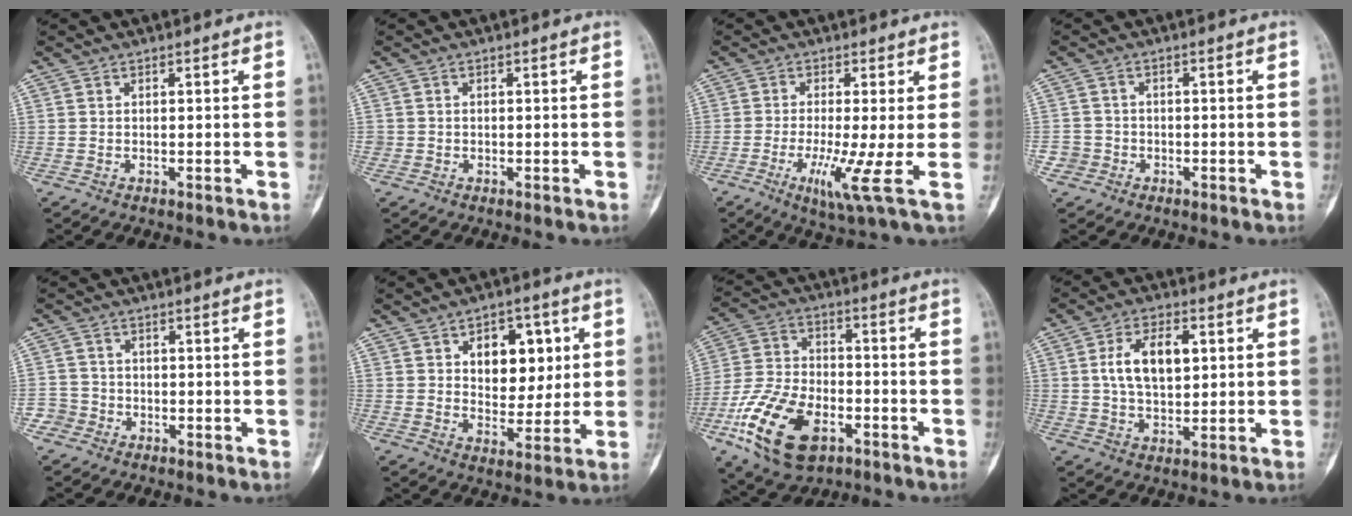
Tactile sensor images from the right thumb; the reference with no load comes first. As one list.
[{"total": 0.7, "force": [0.0, 0.7, -0.1], "torque": [0.007, 0.006, -0.004]}, {"total": 7.1, "force": [-1.8, -0.4, 6.9], "torque": [-0.142, -0.025, -0.039]}, {"total": 3.0, "force": [-1.3, 2.7, -0.1], "torque": [0.018, 0.014, -0.031]}, {"total": 3.4, "force": [-1.8, 2.9, -0.2], "torque": [0.021, 0.016, -0.041]}, {"total": 11.7, "force": [3.3, 7.8, 8.2], "torque": [-0.061, -0.012, 0.053]}, {"total": 18.1, "force": [-7.9, 10.4, 12.6], "torque": [-0.236, 0.023, -0.141]}, {"total": 10.3, "force": [2.0, 5.8, 8.3], "torque": [-0.135, 0.003, 0.037]}]